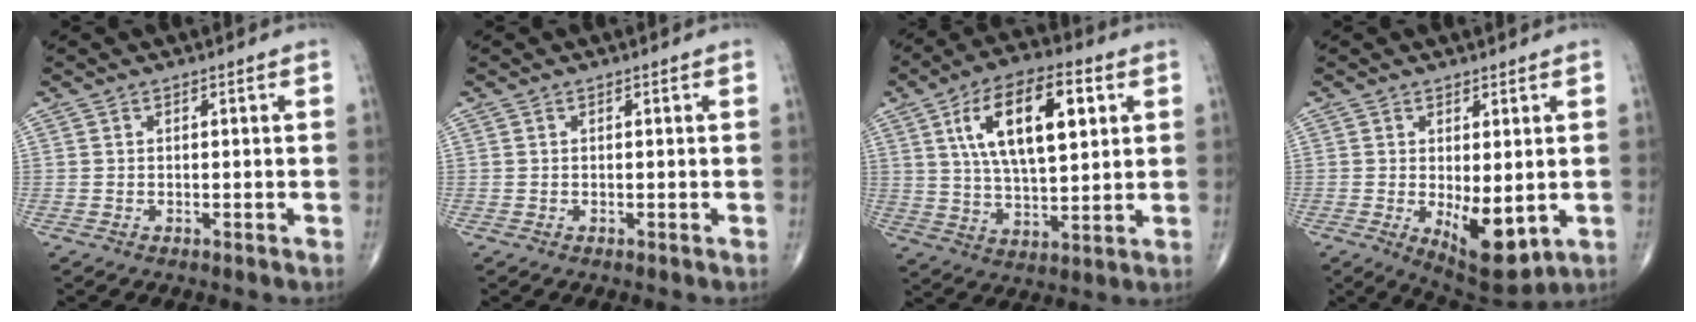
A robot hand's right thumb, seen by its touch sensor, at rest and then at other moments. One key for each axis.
{"total": 0.0}
{"total": 17.2, "fx": 5.5, "fy": 7.6, "fz": 14.4, "tx": -0.230, "ty": -0.006, "tz": 0.096}
{"total": 9.6, "fx": -1.6, "fy": 4.3, "fz": 8.4, "tx": -0.110, "ty": -0.022, "tz": -0.009}